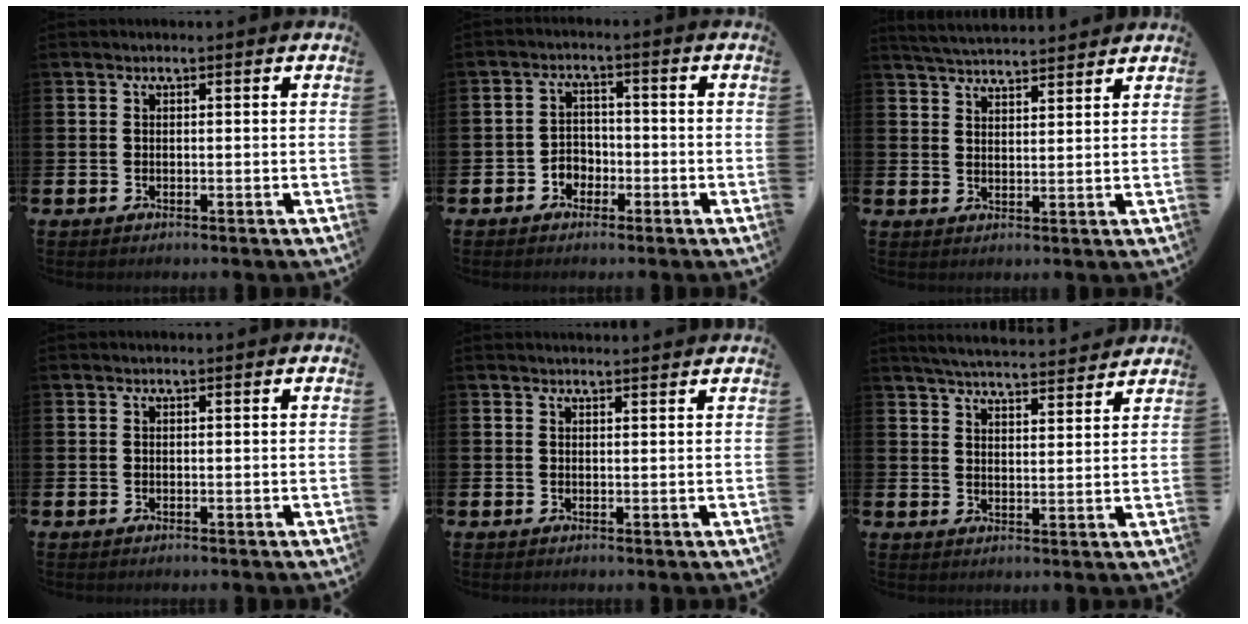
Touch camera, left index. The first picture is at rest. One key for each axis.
{"total": 2.9, "fx": -1.8, "fy": 2.2, "fz": 0.7, "tx": -0.021, "ty": 0.006, "tz": -0.040}
{"total": 4.3, "fx": 4.2, "fy": 0.1, "fz": 0.2, "tx": -0.010, "ty": -0.026, "tz": 0.076}
{"total": 0.0}
{"total": 1.3, "fx": 1.3, "fy": 0.0, "fz": 0.1, "tx": 0.010, "ty": -0.007, "tz": 0.020}
{"total": 5.3, "fx": 5.2, "fy": 0.4, "fz": 1.0, "tx": -0.028, "ty": -0.035, "tz": 0.091}